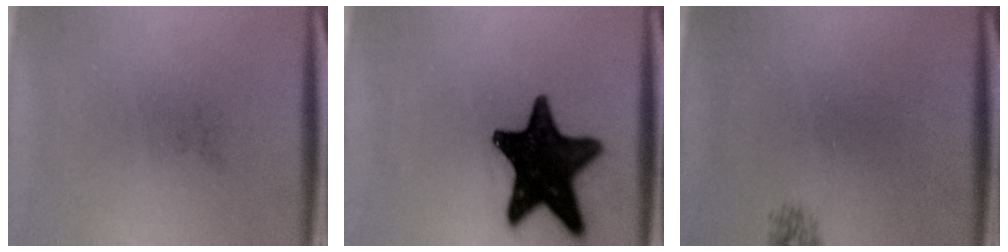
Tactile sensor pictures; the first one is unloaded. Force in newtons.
{"total": 17.8}
{"total": 0.9}